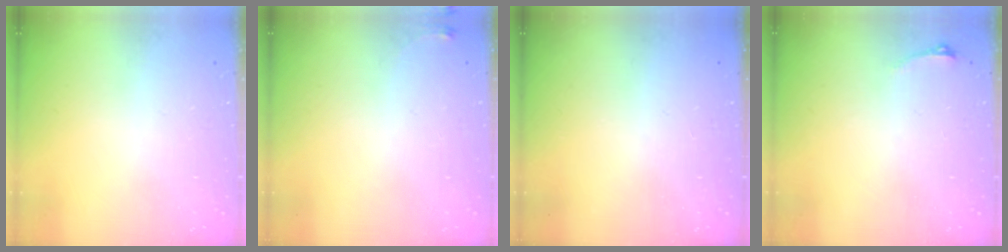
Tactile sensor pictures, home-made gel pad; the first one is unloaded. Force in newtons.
{"total": 3.4, "press": 3.4, "slide": 0.5}
{"total": 0.0}
{"total": 2.9, "press": 2.6, "slide": 1.5}